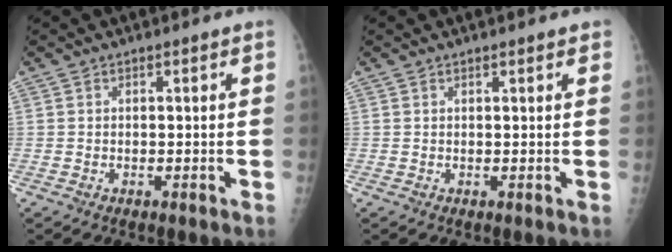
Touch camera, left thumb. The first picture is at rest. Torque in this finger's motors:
{"motor_torque": [0.01, 0.00, -0.02, -0.01, 0.00]}